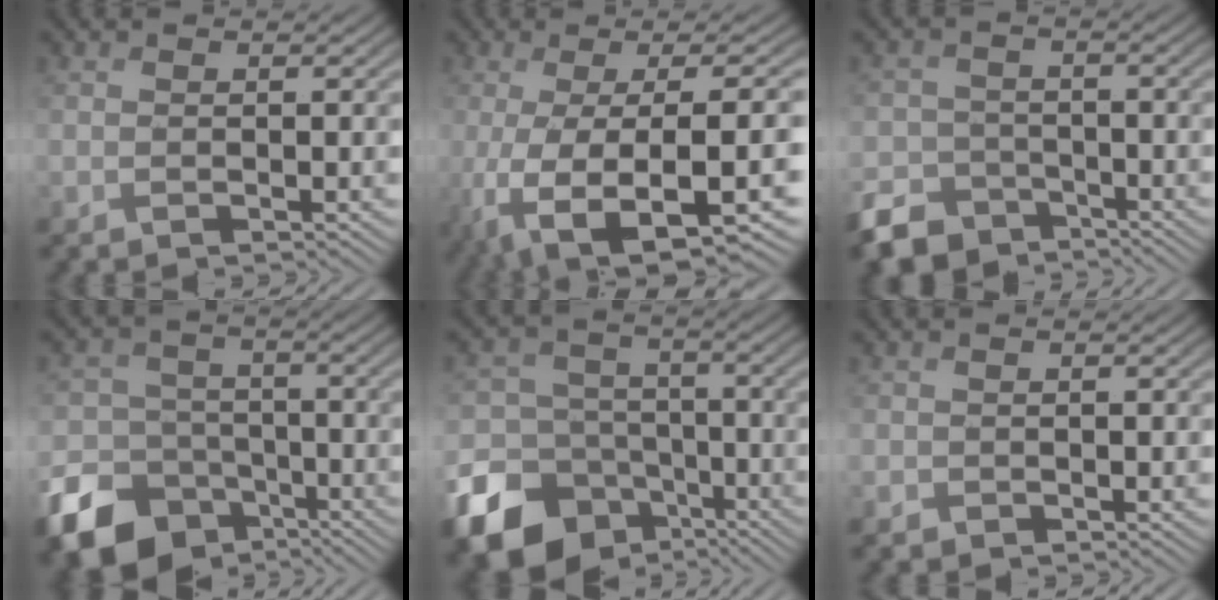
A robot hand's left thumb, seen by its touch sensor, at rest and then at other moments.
{"total": 13.9, "force": [-4.5, 4.7, 12.3], "torque": [-0.222, -0.030, -0.052]}
{"total": 6.9, "force": [-5.2, 4.1, 1.9], "torque": [-0.048, -0.017, -0.107]}
{"total": 14.1, "force": [-8.2, 10.3, 5.0], "torque": [-0.143, -0.048, -0.143]}
{"total": 18.4, "force": [-9.9, 14.3, 5.9], "torque": [-0.194, -0.073, -0.166]}
{"total": 1.0, "force": [-0.7, 0.8, -0.3], "torque": [0.005, -0.004, -0.017]}